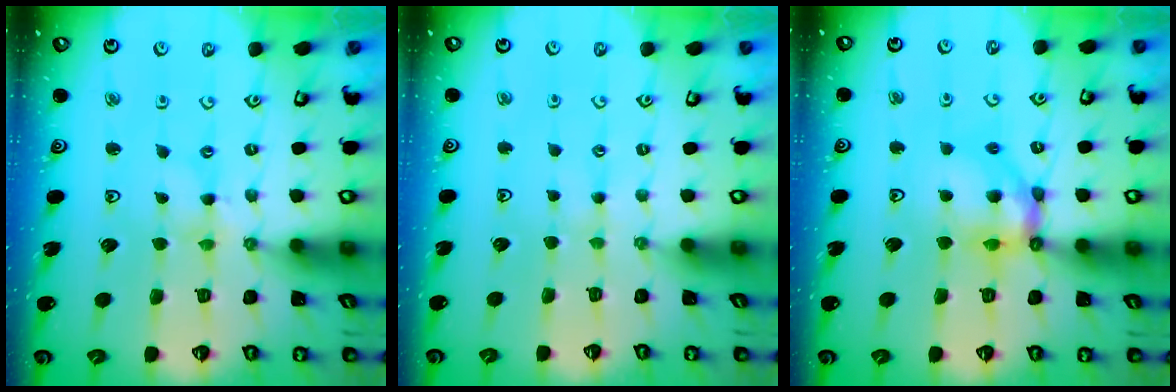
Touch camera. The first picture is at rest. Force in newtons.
{"total": 2.1, "press": 2.1, "slide": 0.3}
{"total": 12.5, "press": 12.4, "slide": 1.6}